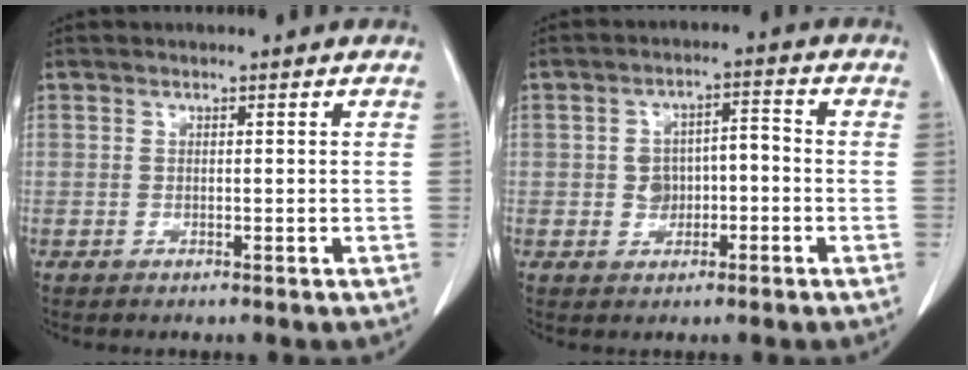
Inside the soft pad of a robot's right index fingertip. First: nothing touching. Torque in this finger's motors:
{"motor_torque": [0.10, -0.01, 0.08, 0.02]}